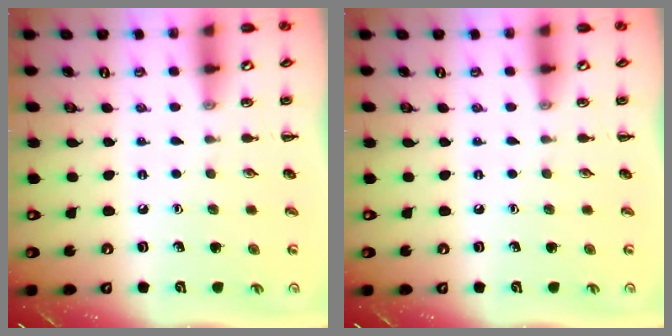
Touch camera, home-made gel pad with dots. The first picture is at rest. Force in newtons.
{"total": 0.0}